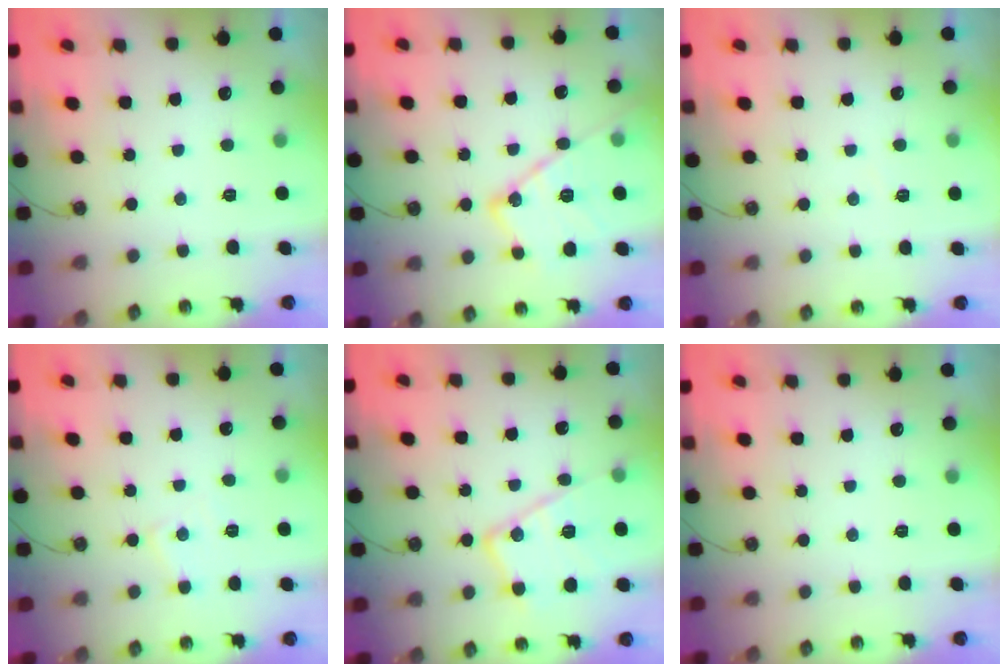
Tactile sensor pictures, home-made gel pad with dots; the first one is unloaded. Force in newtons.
{"total": 17.3, "press": 17.2, "slide": 1.6}
{"total": 2.8, "press": 2.7, "slide": 0.5}
{"total": 5.4, "press": 5.4, "slide": 0.8}
{"total": 16.1, "press": 16.1, "slide": 1.2}
{"total": 0.0}